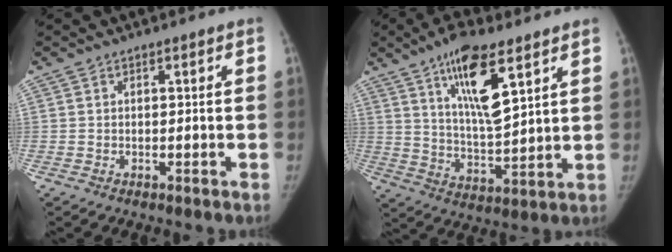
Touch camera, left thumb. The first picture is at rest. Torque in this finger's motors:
{"motor_torque": [0.40, -0.11, 1.75, -1.02, 0.41]}